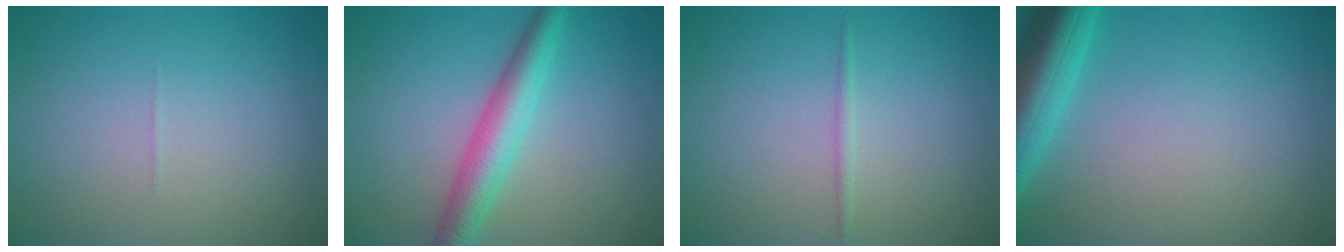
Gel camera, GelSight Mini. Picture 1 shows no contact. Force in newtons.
{"total": 4.6, "press": 4.6, "slide": 0.0}
{"total": 0.7, "press": 0.7, "slide": 0.0}
{"total": 6.3, "press": 6.3, "slide": 0.4}